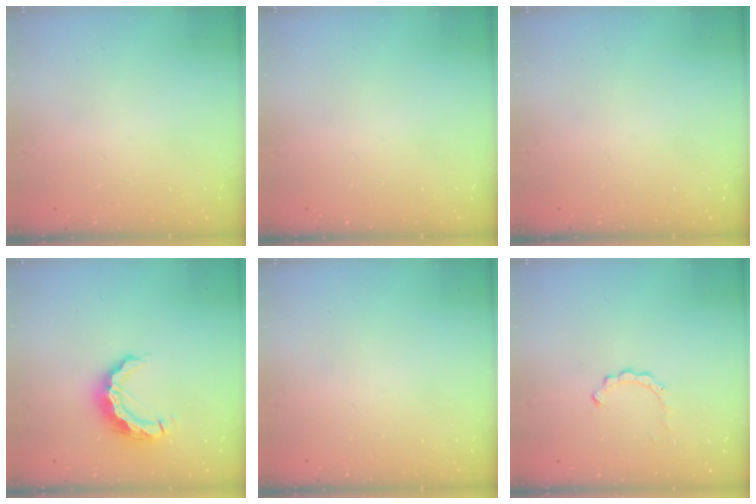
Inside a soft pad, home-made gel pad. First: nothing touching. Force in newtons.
{"total": 0.0}
{"total": 0.0}
{"total": 11.0, "press": 10.9, "slide": 0.9}
{"total": 0.0}
{"total": 2.6, "press": 2.6, "slide": 0.3}